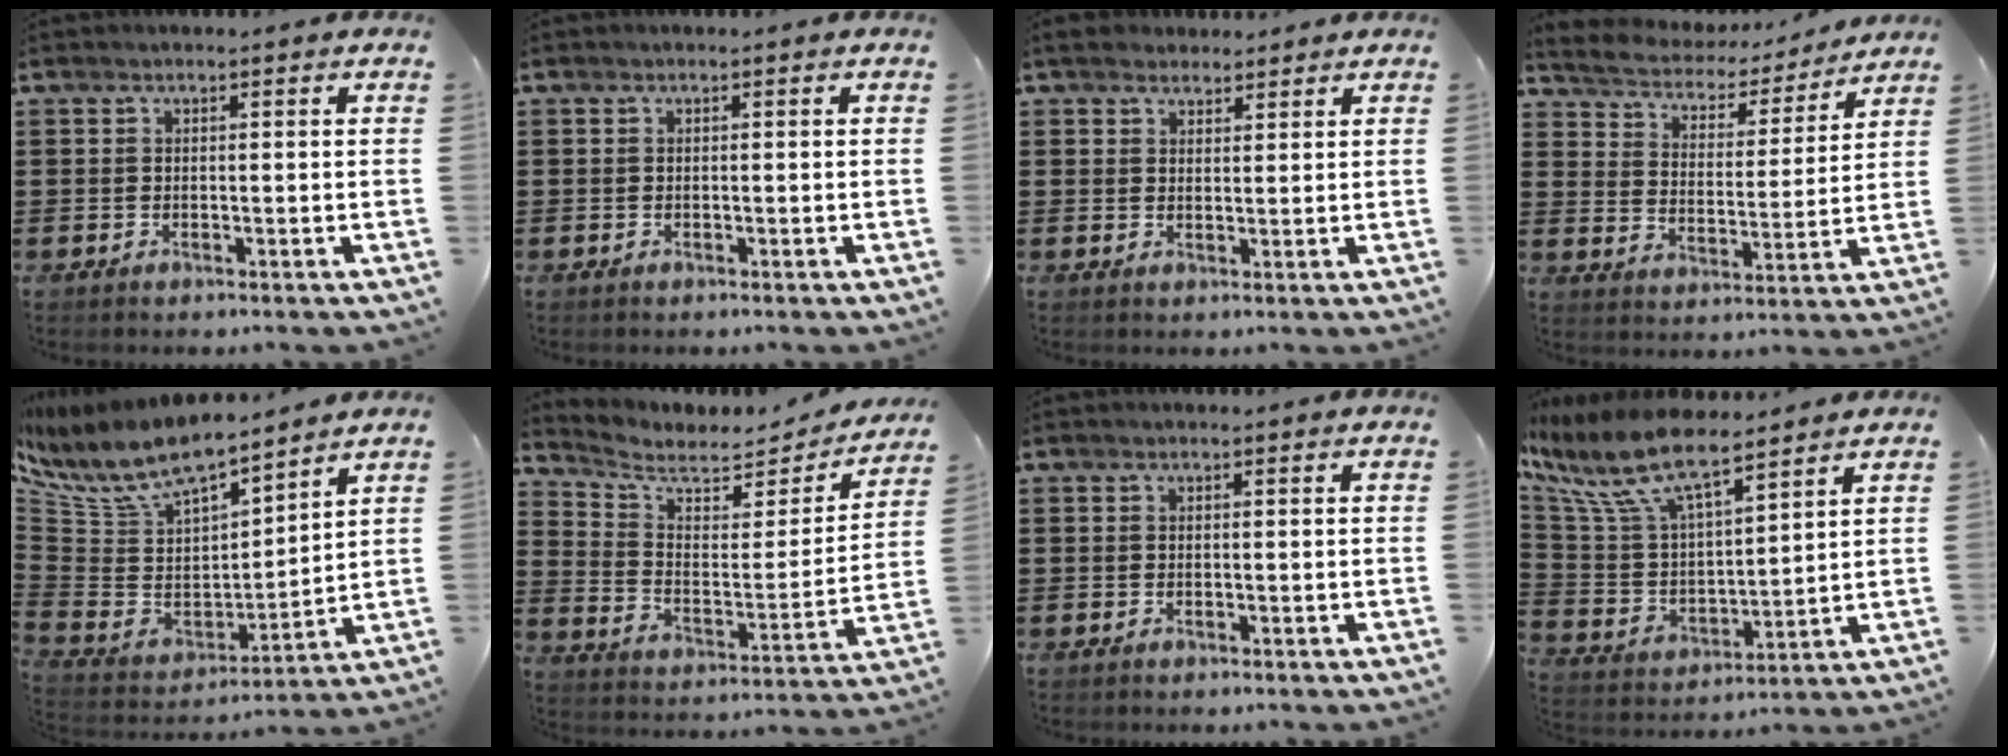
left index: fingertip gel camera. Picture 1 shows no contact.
{"total": 0.0}
{"total": 3.0, "force": [2.6, 1.5, 0.3], "torque": [-0.015, 0.004, 0.051]}
{"total": 3.6, "force": [3.5, 0.8, 0.1], "torque": [-0.029, -0.028, 0.051]}
{"total": 9.9, "force": [8.1, 3.0, 4.7], "torque": [-0.126, -0.057, 0.143]}
{"total": 5.5, "force": [4.5, 2.1, 2.3], "torque": [-0.071, -0.030, 0.076]}
{"total": 0.0}
{"total": 11.7, "force": [8.7, 3.2, 7.0], "torque": [-0.173, -0.038, 0.152]}